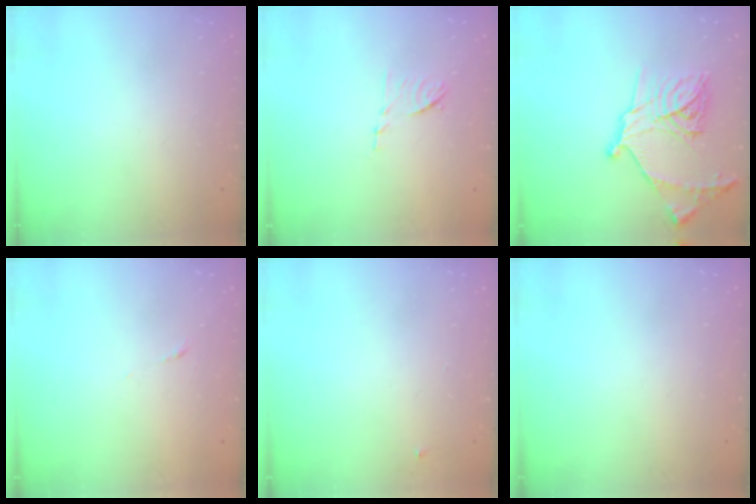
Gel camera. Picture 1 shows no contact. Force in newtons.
{"total": 6.9, "press": 6.8, "slide": 1.0}
{"total": 21.1, "press": 21.0, "slide": 1.2}
{"total": 3.9, "press": 3.8, "slide": 0.9}
{"total": 2.7, "press": 2.7, "slide": 0.4}
{"total": 0.0}